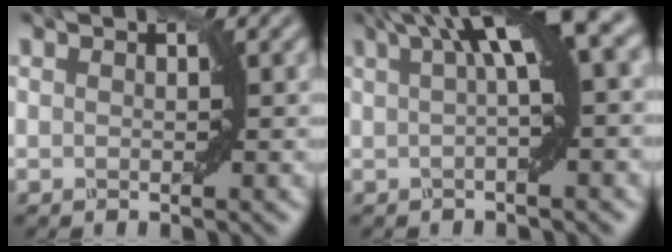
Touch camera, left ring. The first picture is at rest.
{"total": 8.3, "force": [2.8, 2.0, 7.5], "torque": [-0.090, 0.027, 0.040]}